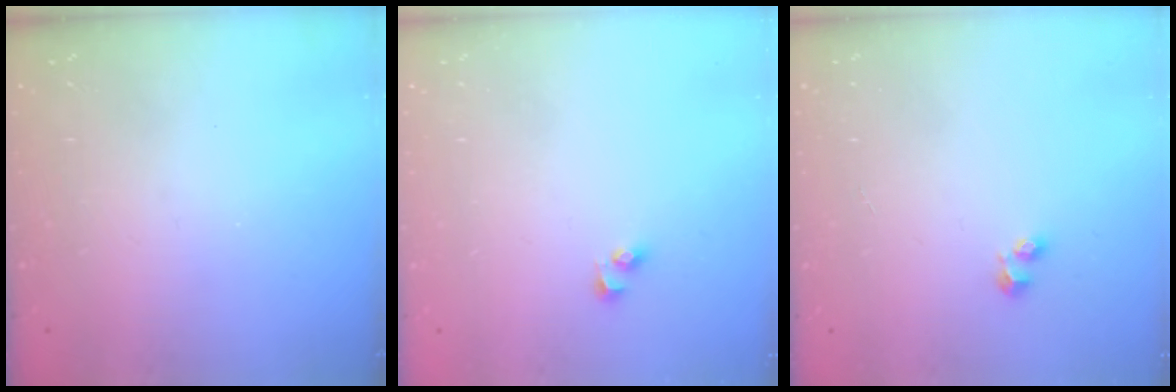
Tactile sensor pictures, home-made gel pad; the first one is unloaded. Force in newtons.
{"total": 2.5, "press": 2.5, "slide": 0.3}
{"total": 1.7, "press": 1.6, "slide": 0.6}